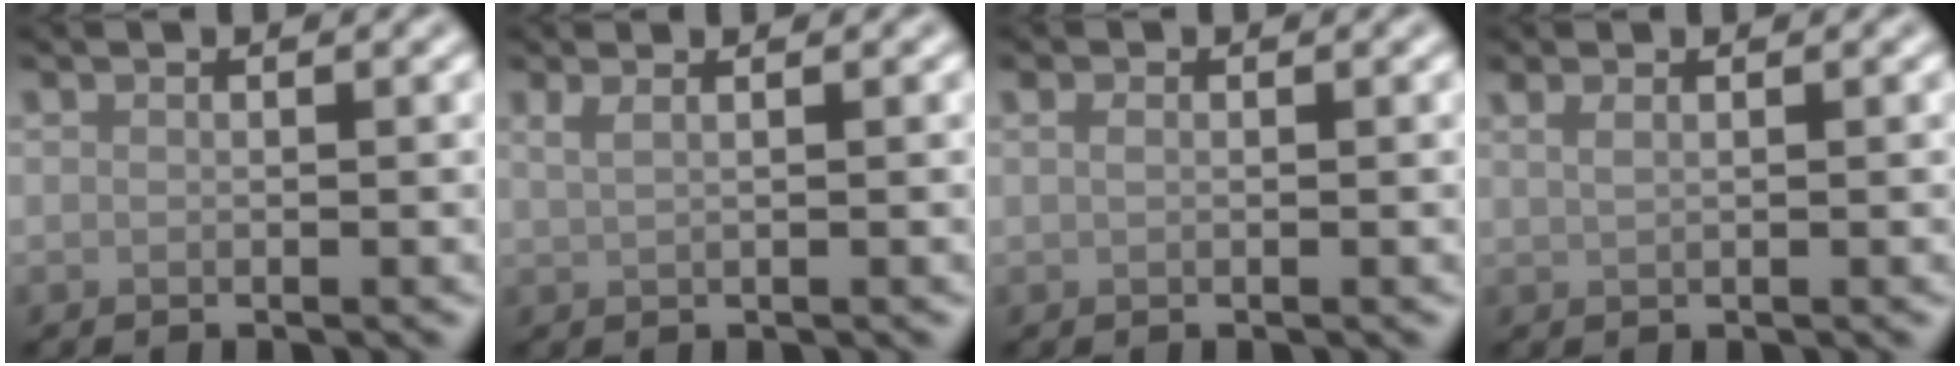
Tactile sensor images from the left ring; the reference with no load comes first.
{"total": 2.3, "force": [1.3, 1.1, 1.6], "torque": [-0.016, 0.000, 0.003]}
{"total": 0.7, "force": [0.2, 0.4, 0.6], "torque": [-0.013, -0.001, 0.004]}
{"total": 1.5, "force": [0.8, 0.7, 1.0], "torque": [-0.016, -0.004, 0.010]}